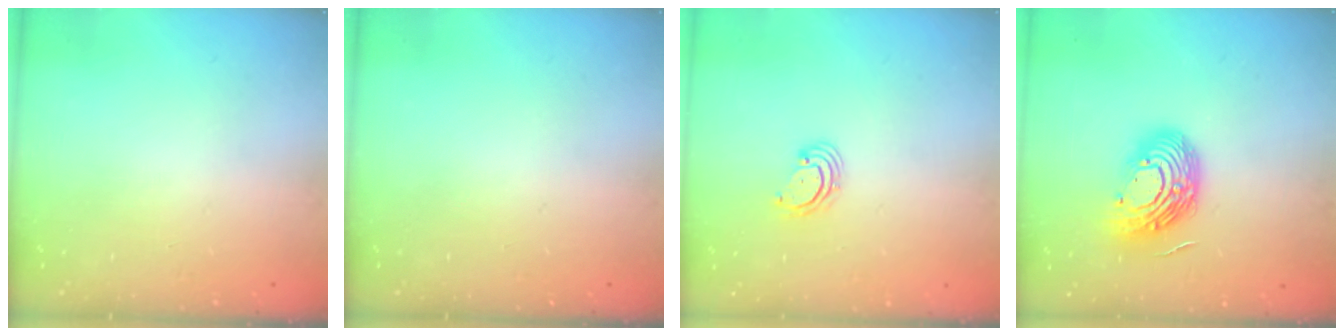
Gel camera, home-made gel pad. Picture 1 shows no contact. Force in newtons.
{"total": 0.0}
{"total": 2.7, "press": 2.6, "slide": 0.6}
{"total": 14.0, "press": 13.9, "slide": 1.1}